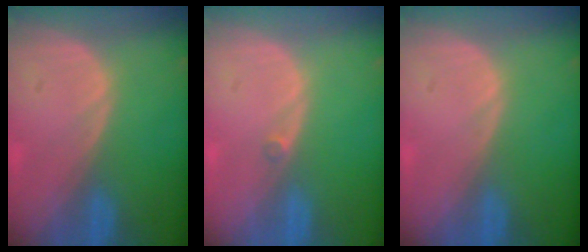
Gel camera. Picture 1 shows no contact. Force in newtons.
{"total": 0.7, "press": 0.6, "slide": 0.3}
{"total": 0.0}